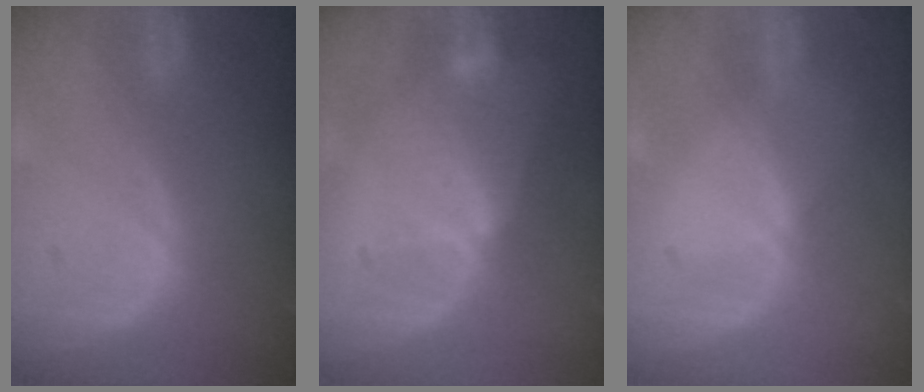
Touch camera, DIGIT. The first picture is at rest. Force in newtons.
{"total": 6.4, "press": 5.9, "slide": 2.5}
{"total": 0.6, "press": 0.5, "slide": 0.2}